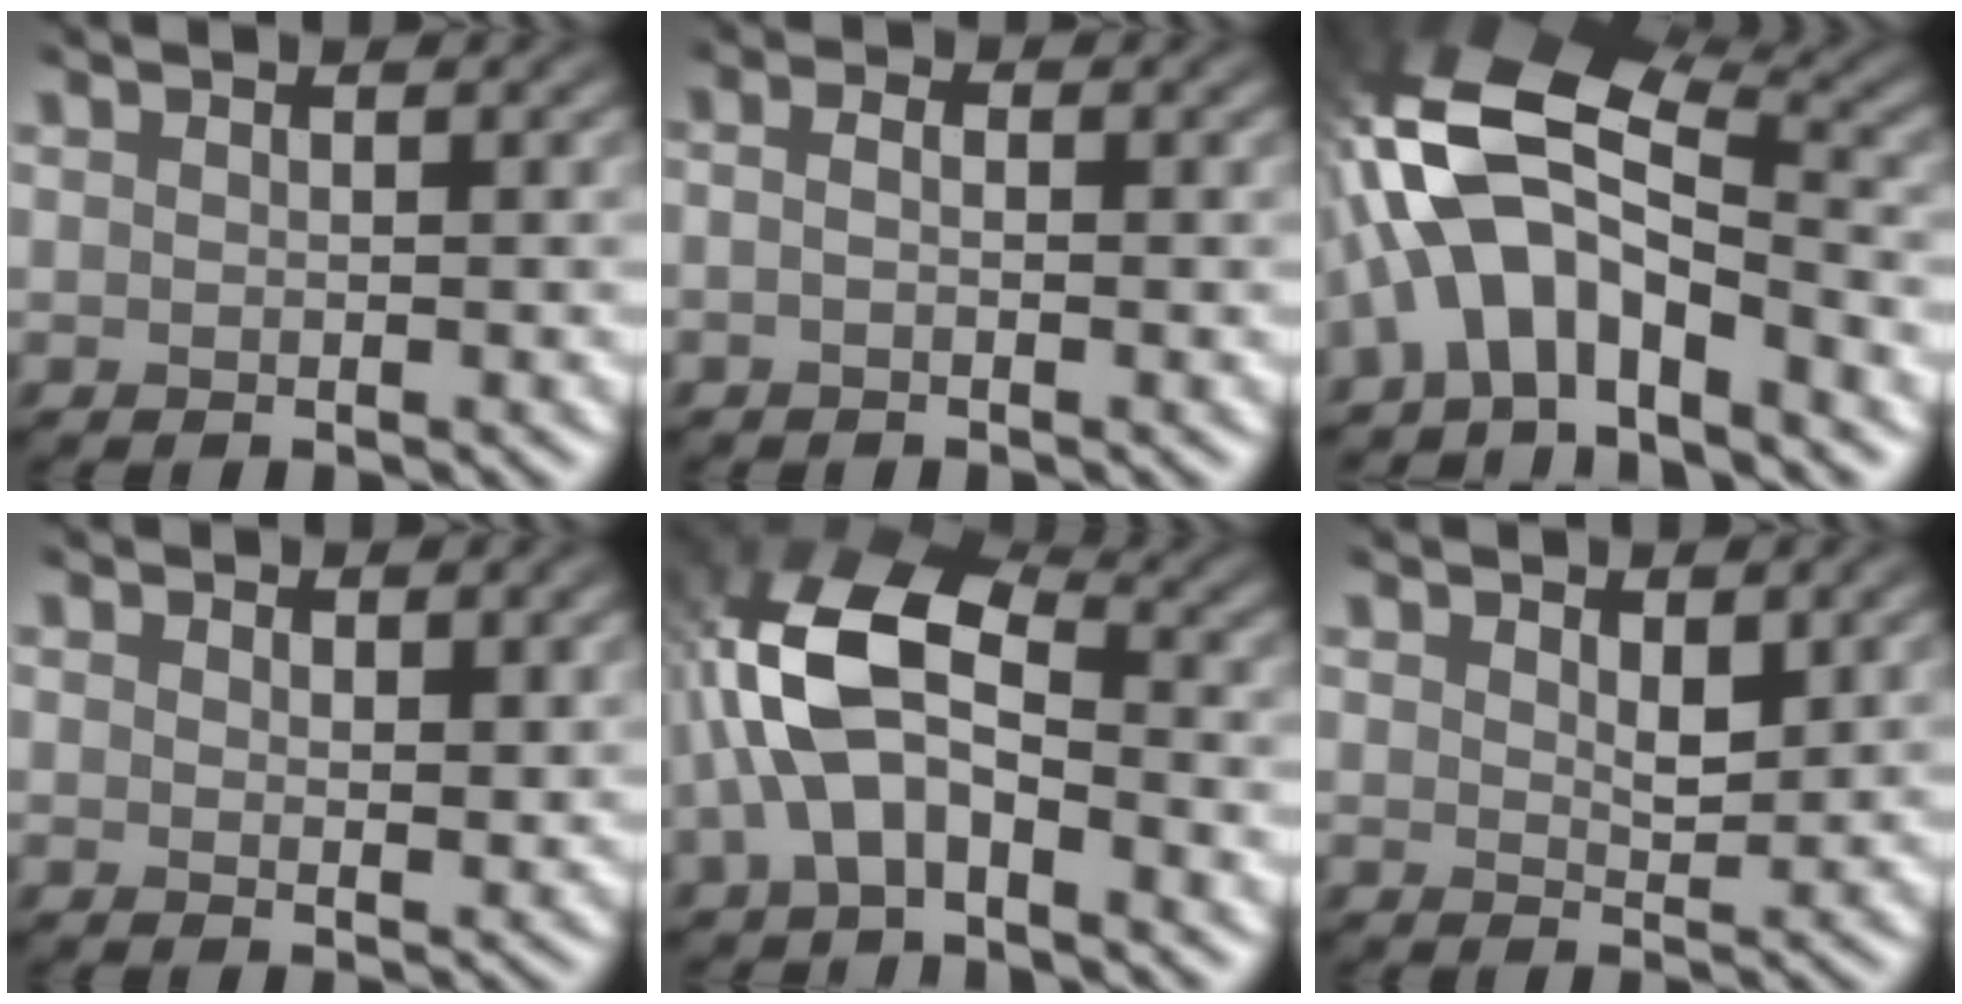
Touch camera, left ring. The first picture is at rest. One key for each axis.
{"total": 1.2, "fx": -0.9, "fy": 0.6, "fz": 0.6, "tx": -0.010, "ty": -0.002, "tz": -0.021}
{"total": 9.8, "fx": -4.0, "fy": 4.7, "fz": 7.5, "tx": -0.145, "ty": 0.021, "tz": -0.095}
{"total": 1.8, "fx": 1.3, "fy": 1.0, "fz": 0.9, "tx": -0.016, "ty": -0.006, "tz": 0.020}
{"total": 7.9, "fx": -2.6, "fy": 4.3, "fz": 6.2, "tx": -0.135, "ty": 0.017, "tz": -0.065}
{"total": 2.3, "fx": 1.0, "fy": 1.2, "fz": 1.7, "tx": -0.032, "ty": -0.005, "tz": 0.015}